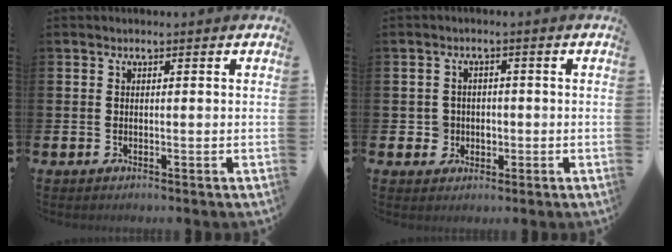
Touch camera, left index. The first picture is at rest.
{"total": 2.7, "force": [-0.4, 2.7, 0.3], "torque": [-0.003, 0.003, -0.017]}